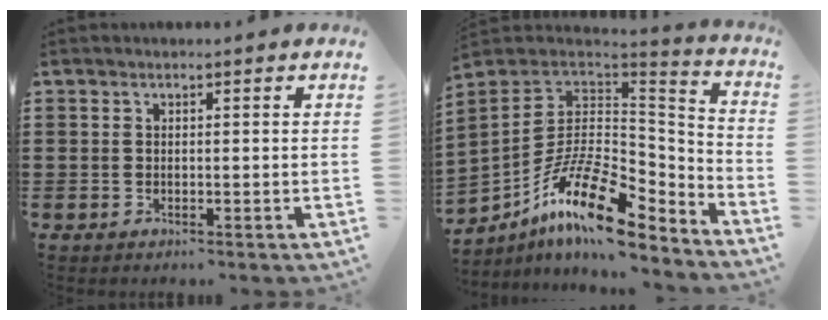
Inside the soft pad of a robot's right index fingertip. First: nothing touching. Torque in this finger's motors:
{"motor_torque": [0.51, 0.79, 0.28, 0.10]}